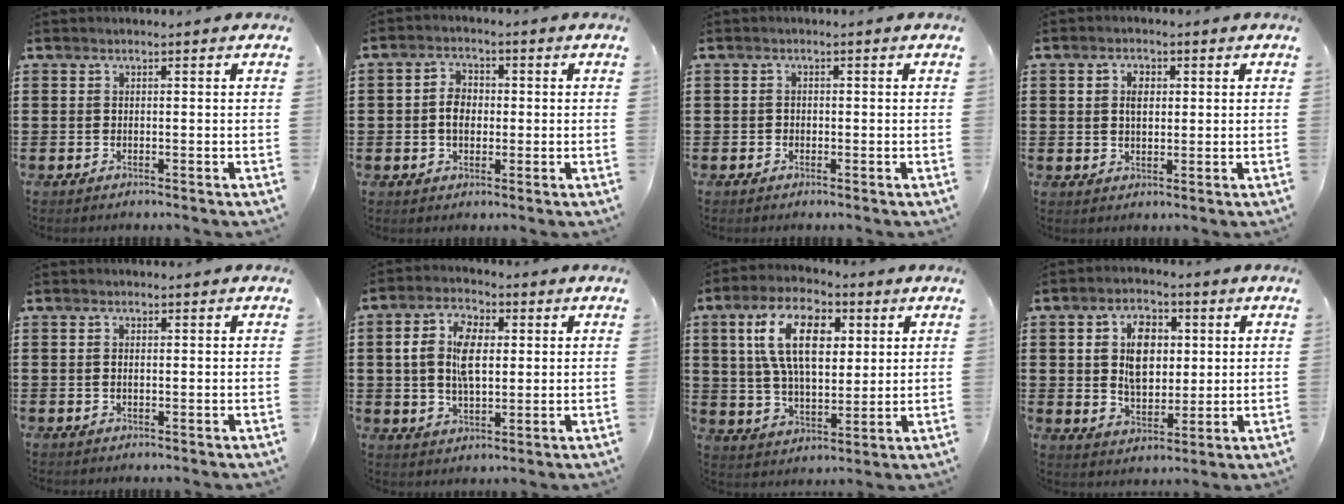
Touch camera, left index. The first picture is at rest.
{"total": 3.8, "force": [-0.2, 2.7, 2.7], "torque": [-0.057, 0.009, -0.007]}
{"total": 0.7, "force": [-0.5, 0.6, 0.0], "torque": [-0.003, 0.003, -0.011]}
{"total": 2.8, "force": [0.8, 1.9, 1.9], "torque": [-0.034, 0.009, 0.011]}
{"total": 0.9, "force": [0.1, 0.5, 0.8], "torque": [-0.018, 0.002, 0.001]}
{"total": 8.5, "force": [1.4, 4.8, 6.8], "torque": [-0.146, 0.011, 0.019]}
{"total": 12.6, "force": [4.7, 6.5, 9.7], "torque": [-0.203, 0.016, 0.083]}
{"total": 8.0, "force": [1.9, 5.1, 5.8], "torque": [-0.111, 0.014, 0.029]}